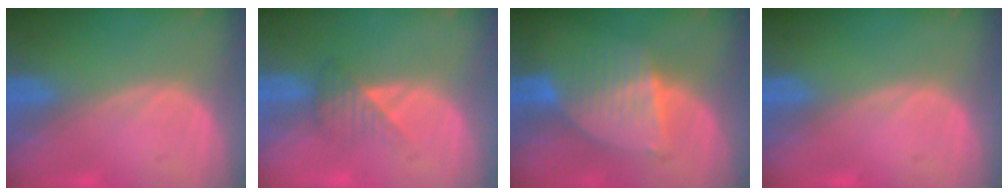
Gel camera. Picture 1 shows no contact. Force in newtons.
{"total": 3.3, "press": 3.1, "slide": 1.1}
{"total": 6.3, "press": 6.3, "slide": 0.2}
{"total": 0.0}